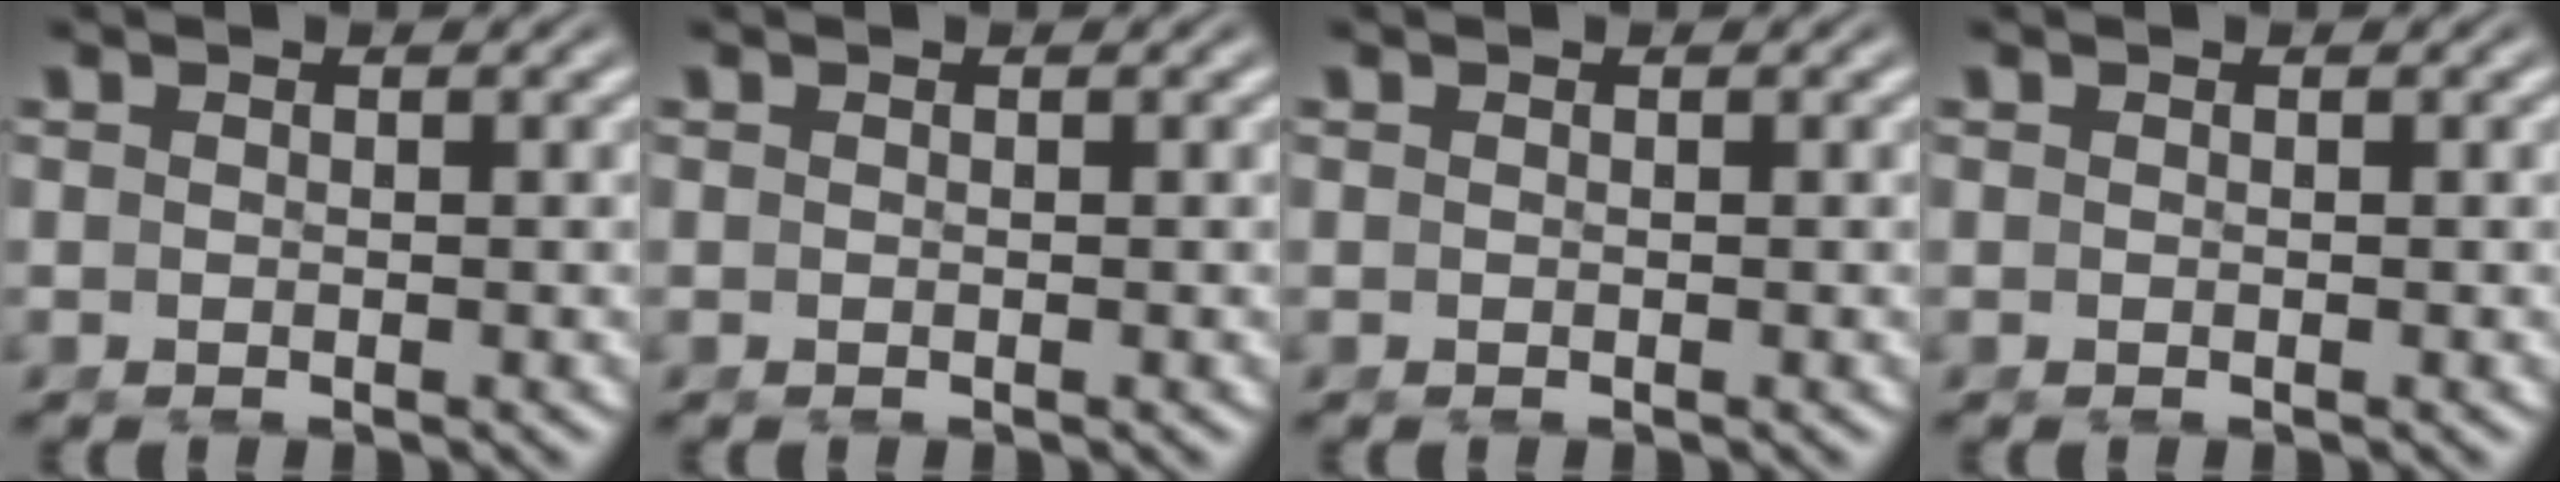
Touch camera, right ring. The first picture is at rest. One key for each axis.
{"total": 0.0}
{"total": 0.0}
{"total": 0.0}